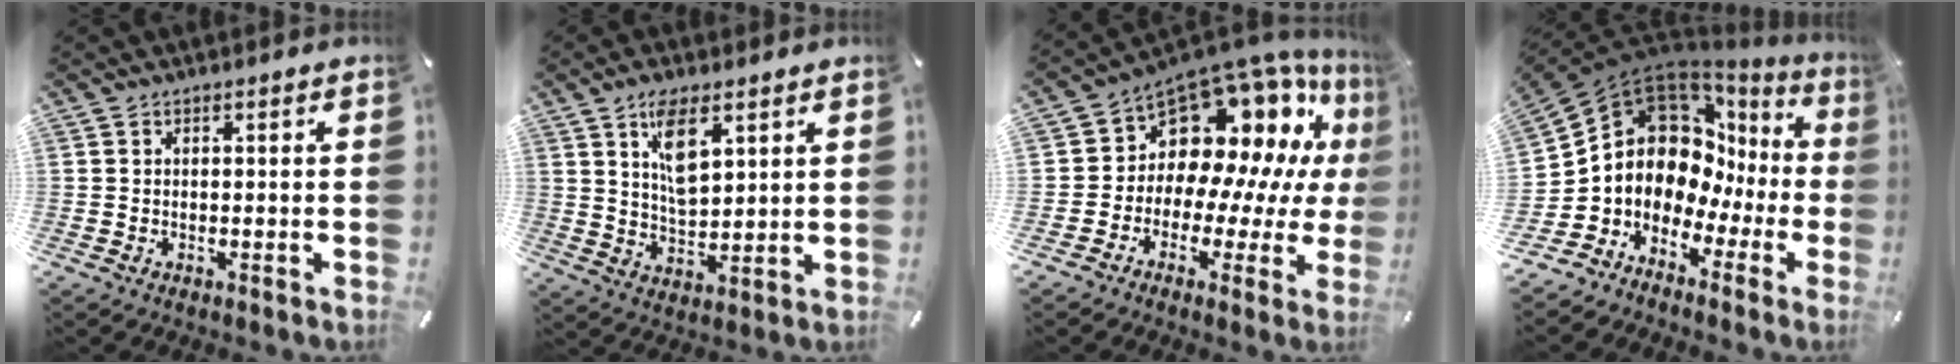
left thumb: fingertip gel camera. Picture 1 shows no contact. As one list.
[{"total": 8.7, "force": [4.6, 3.9, 6.3], "torque": [-0.110, -0.016, 0.078]}, {"total": 14.4, "force": [8.0, 9.7, 7.1], "torque": [-0.110, -0.091, 0.144]}, {"total": 9.9, "force": [3.2, 8.4, 4.1], "torque": [-0.089, -0.061, 0.059]}]